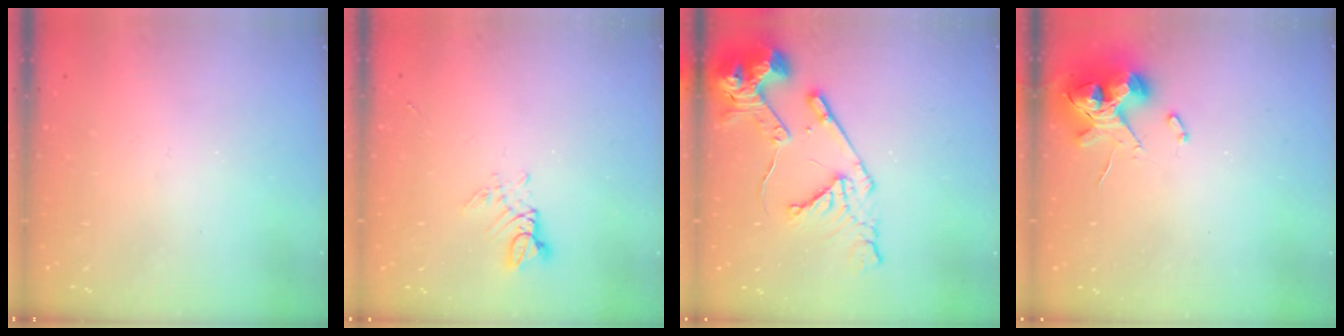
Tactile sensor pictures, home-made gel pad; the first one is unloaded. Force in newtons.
{"total": 3.6, "press": 3.6, "slide": 0.1}
{"total": 16.0, "press": 15.9, "slide": 1.7}
{"total": 10.3, "press": 10.1, "slide": 1.5}